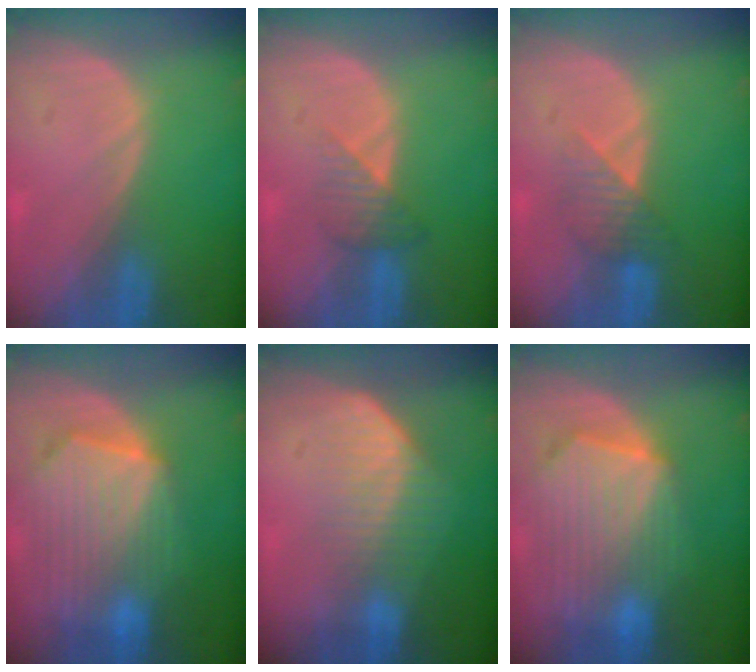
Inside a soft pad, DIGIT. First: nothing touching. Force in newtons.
{"total": 3.3, "press": 3.1, "slide": 1.1}
{"total": 4.0, "press": 3.6, "slide": 1.7}
{"total": 10.6, "press": 9.2, "slide": 5.2}
{"total": 7.4, "press": 6.2, "slide": 4.0}
{"total": 10.6, "press": 9.2, "slide": 5.2}